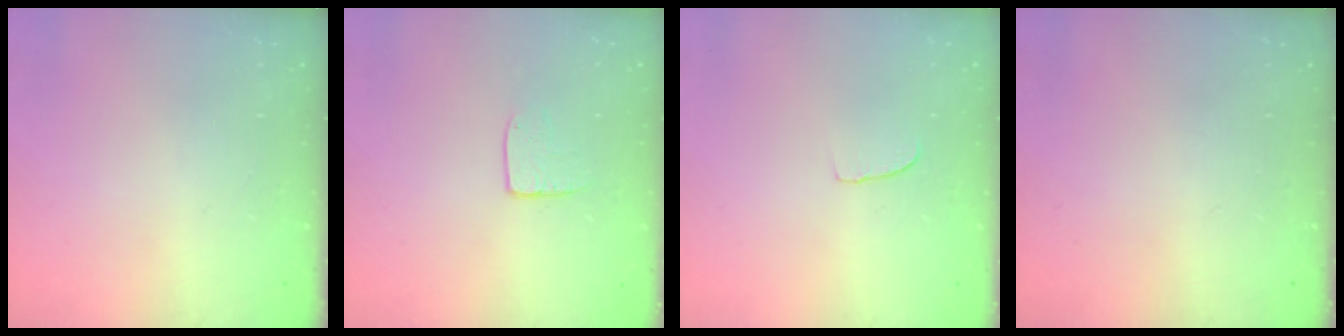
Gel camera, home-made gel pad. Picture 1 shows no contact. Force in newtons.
{"total": 6.7, "press": 6.7, "slide": 0.5}
{"total": 3.3, "press": 3.3, "slide": 0.3}
{"total": 0.0}